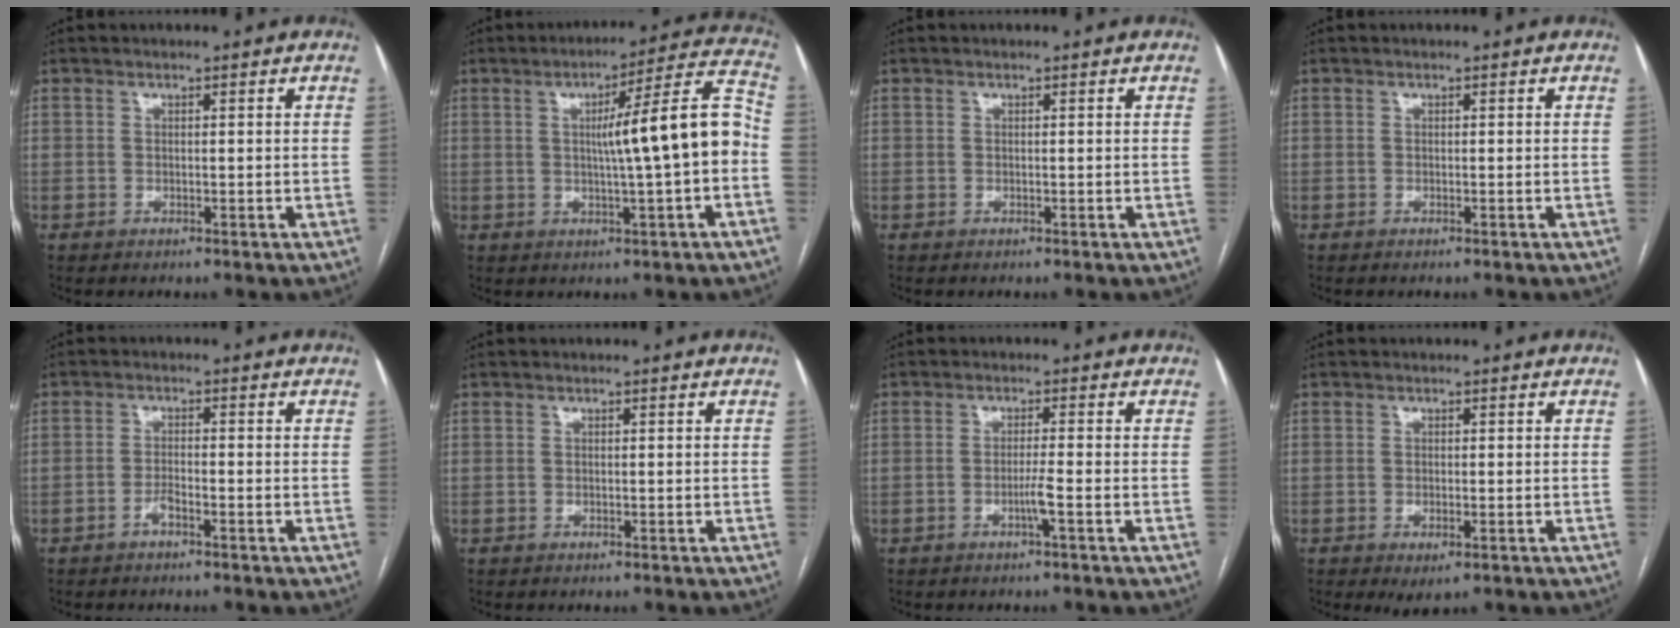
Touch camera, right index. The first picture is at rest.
{"total": 12.3, "force": [-0.6, -0.1, 12.3], "torque": [-0.173, 0.025, -0.012]}
{"total": 0.0}
{"total": 0.0}
{"total": 1.7, "force": [-1.1, 0.2, 1.2], "torque": [-0.023, 0.002, -0.022]}
{"total": 0.0}
{"total": 2.2, "force": [-1.0, -0.6, 1.9], "torque": [-0.035, -0.002, -0.019]}
{"total": 2.6, "force": [-1.2, 0.9, 2.1], "torque": [-0.033, -0.004, -0.010]}